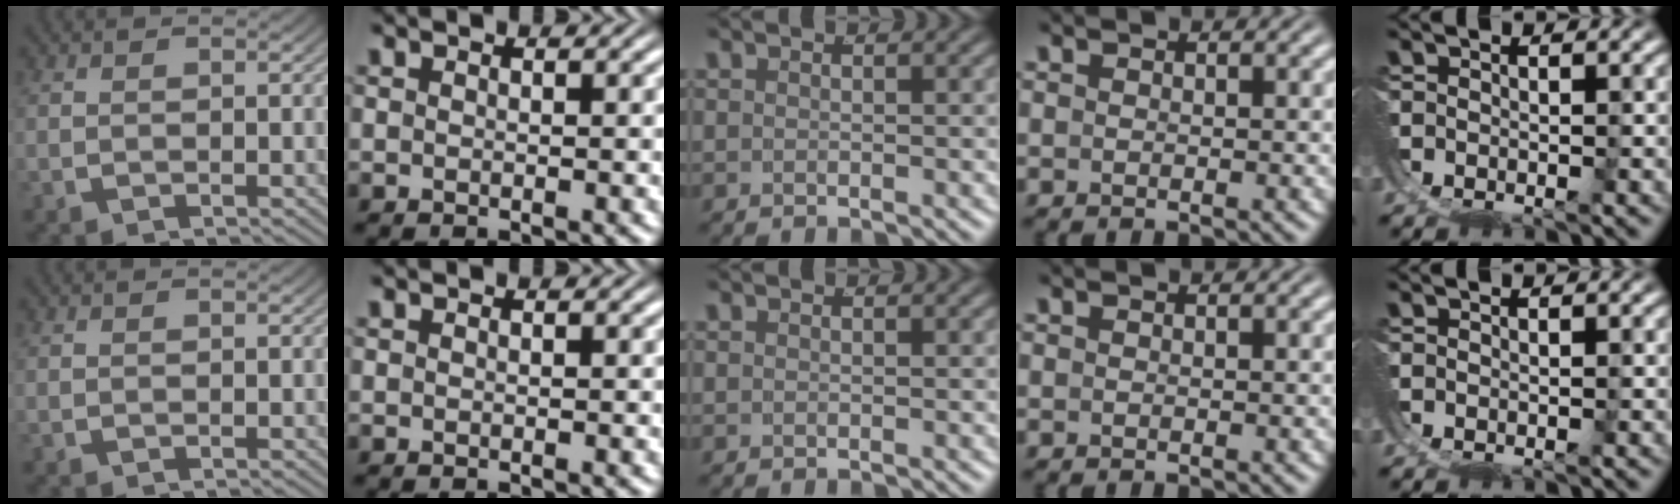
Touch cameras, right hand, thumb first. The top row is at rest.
{}